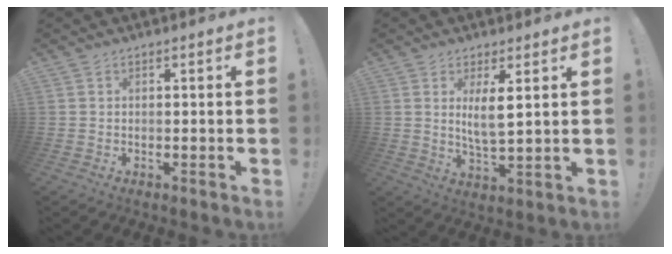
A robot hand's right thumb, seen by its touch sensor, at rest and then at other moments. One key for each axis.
{"total": 6.9, "fx": 2.8, "fy": 1.6, "fz": 6.1, "tx": -0.107, "ty": -0.020, "tz": 0.044}